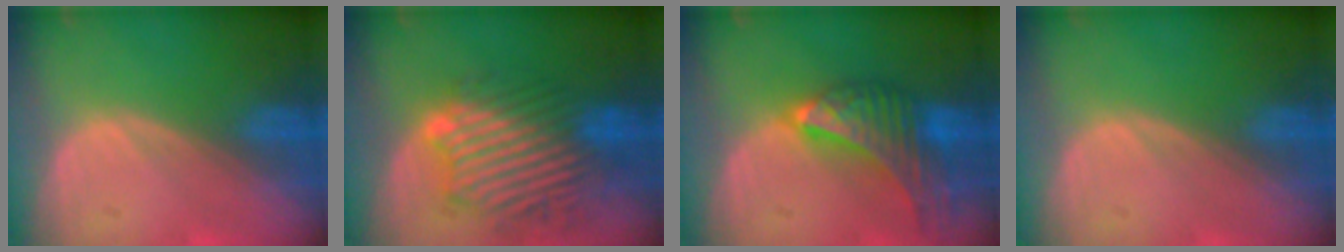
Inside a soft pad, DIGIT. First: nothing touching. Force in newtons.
{"total": 11.0, "press": 10.3, "slide": 4.0}
{"total": 9.6, "press": 8.5, "slide": 4.4}
{"total": 0.0}